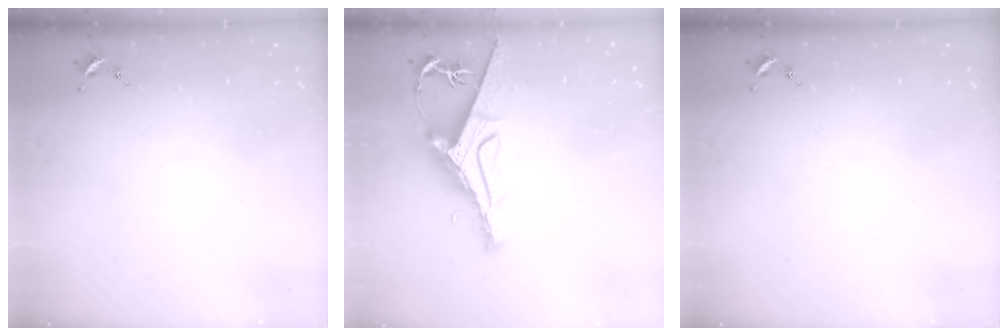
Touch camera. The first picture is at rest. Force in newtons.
{"total": 9.4, "press": 9.4, "slide": 1.2}
{"total": 0.0}